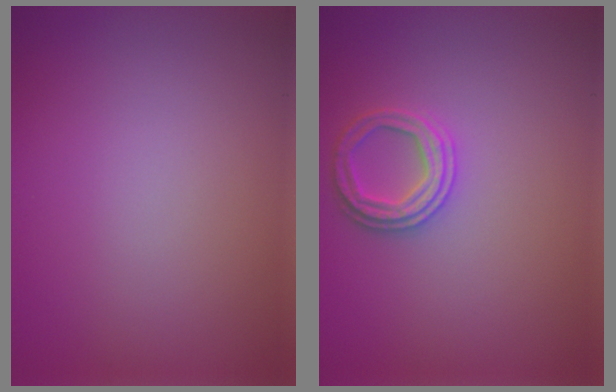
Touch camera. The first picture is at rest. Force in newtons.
{"total": 2.4, "press": 2.4, "slide": 0.1}